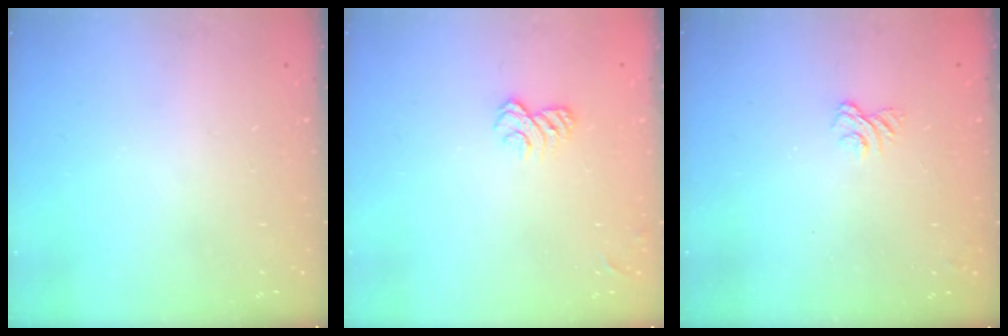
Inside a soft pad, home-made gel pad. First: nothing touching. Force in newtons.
{"total": 6.2, "press": 6.1, "slide": 1.1}
{"total": 2.3, "press": 2.0, "slide": 1.2}